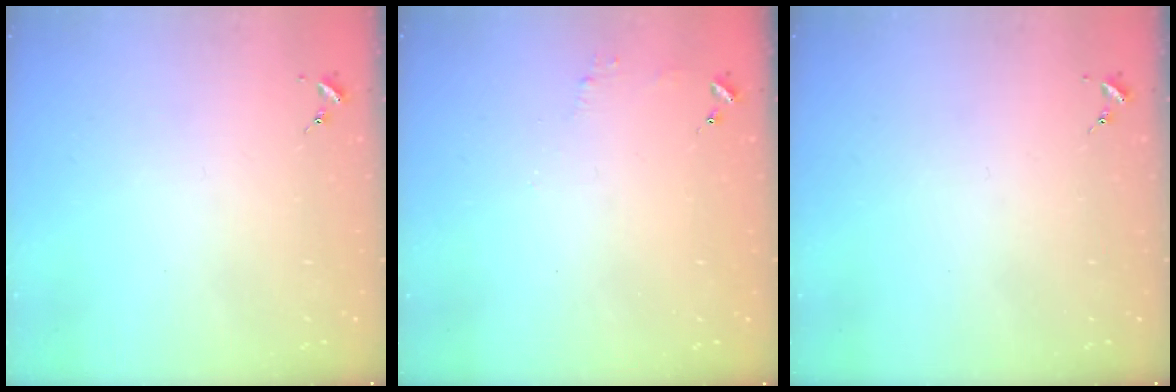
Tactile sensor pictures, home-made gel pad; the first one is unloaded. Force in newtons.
{"total": 4.8, "press": 4.8, "slide": 0.4}
{"total": 0.0}